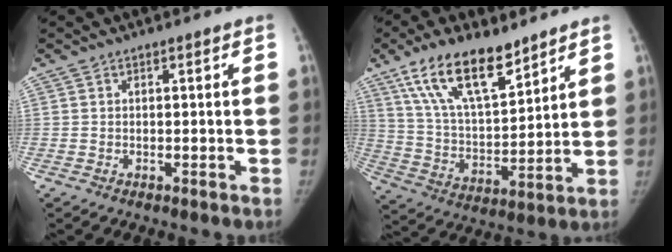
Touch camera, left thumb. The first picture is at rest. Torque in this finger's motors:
{"motor_torque": [0.38, -0.36, 1.35, -1.42, 0.52]}